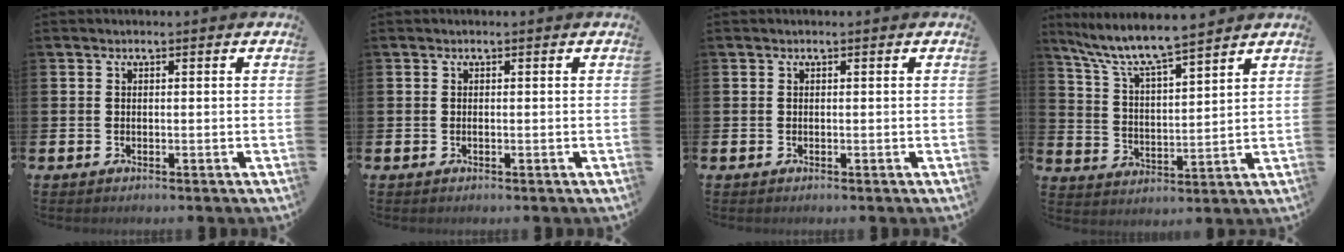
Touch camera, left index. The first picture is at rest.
{"total": 0.0}
{"total": 0.0}
{"total": 7.9, "force": [7.3, 0.6, 3.0], "torque": [-0.093, -0.044, 0.127]}